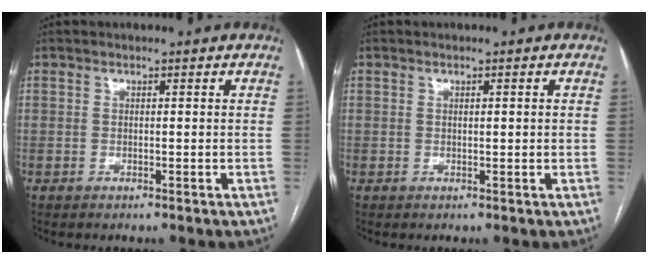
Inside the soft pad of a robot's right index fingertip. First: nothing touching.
{"total": 0.9, "force": [0.2, 0.1, 0.9], "torque": [-0.016, 0.002, 0.003]}